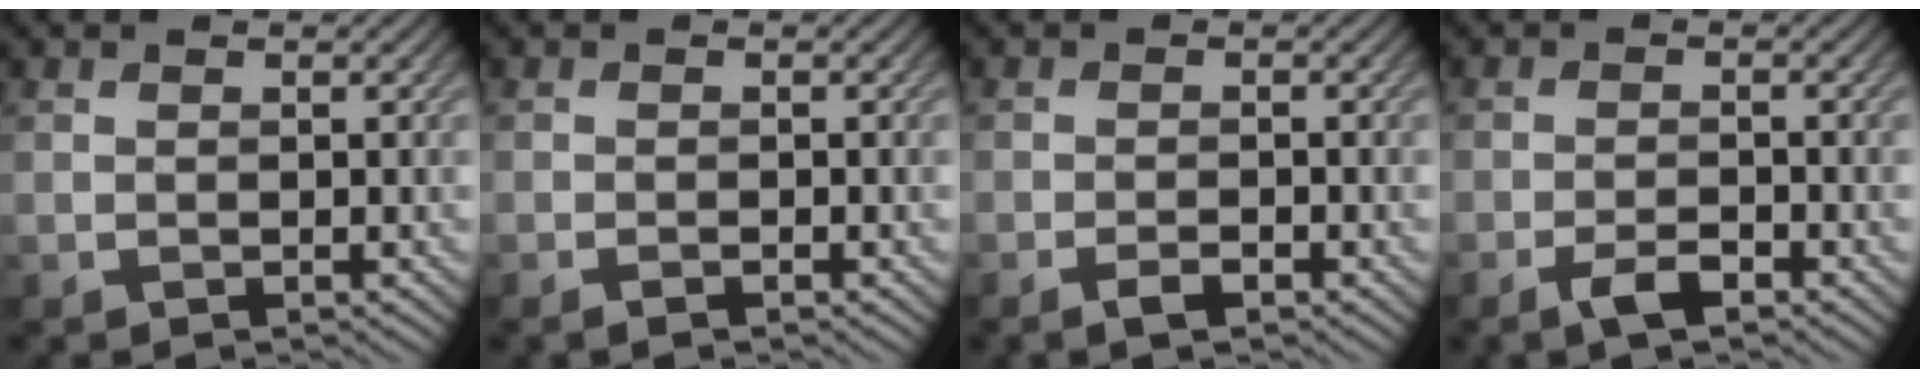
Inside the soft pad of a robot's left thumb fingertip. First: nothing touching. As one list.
[{"total": 1.0, "force": [-0.8, 0.1, 0.7], "torque": [-0.014, 0.000, -0.015]}, {"total": 1.8, "force": [-1.3, 0.4, 1.2], "torque": [-0.023, 0.001, -0.024]}, {"total": 2.8, "force": [-1.9, 0.6, 1.9], "torque": [-0.039, 0.001, -0.040]}]